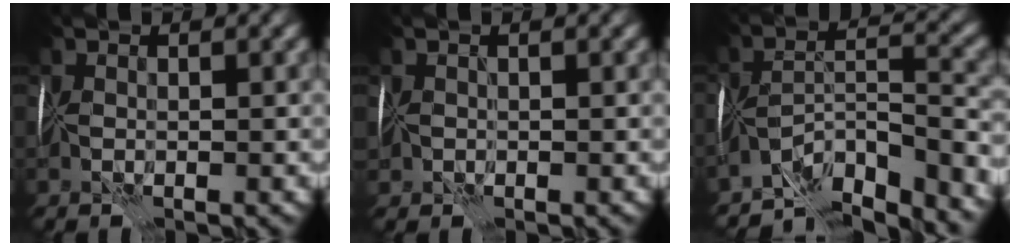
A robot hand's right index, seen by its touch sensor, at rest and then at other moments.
{"total": 1.0, "force": [-0.3, 0.8, 0.4], "torque": [-0.007, -0.006, -0.004]}
{"total": 9.0, "force": [-8.3, 0.7, 3.4], "torque": [-0.033, -0.013, -0.142]}